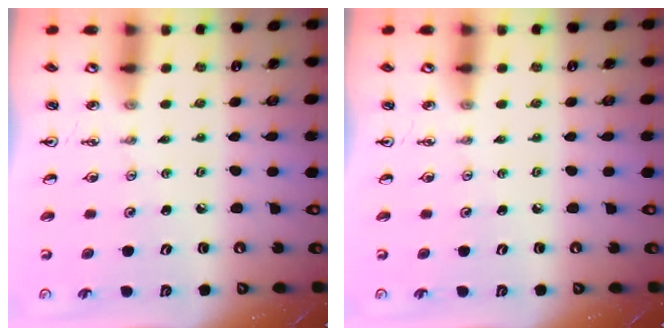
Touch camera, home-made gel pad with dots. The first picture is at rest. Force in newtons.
{"total": 0.0}